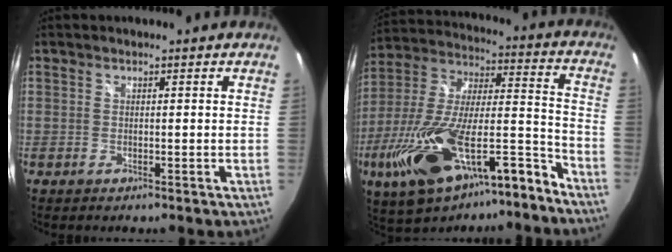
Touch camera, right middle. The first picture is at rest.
{"total": 24.3, "force": [-15.4, 7.4, 17.2], "torque": [-0.319, -0.019, -0.262]}